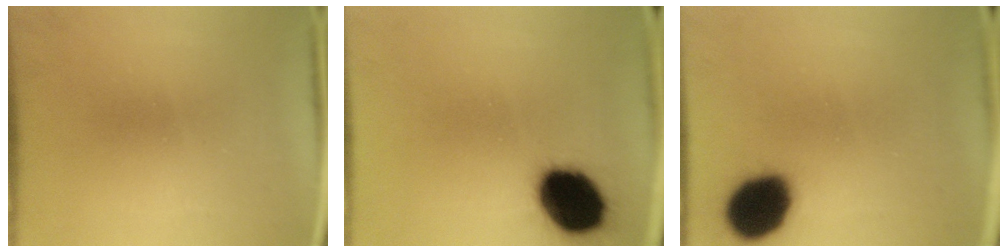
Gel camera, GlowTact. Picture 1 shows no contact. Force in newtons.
{"total": 15.9}
{"total": 14.8}